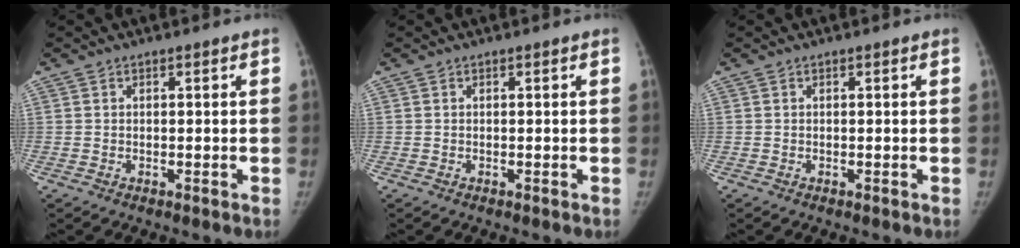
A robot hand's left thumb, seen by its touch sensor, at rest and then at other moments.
{"total": 0.0}
{"total": 0.0}